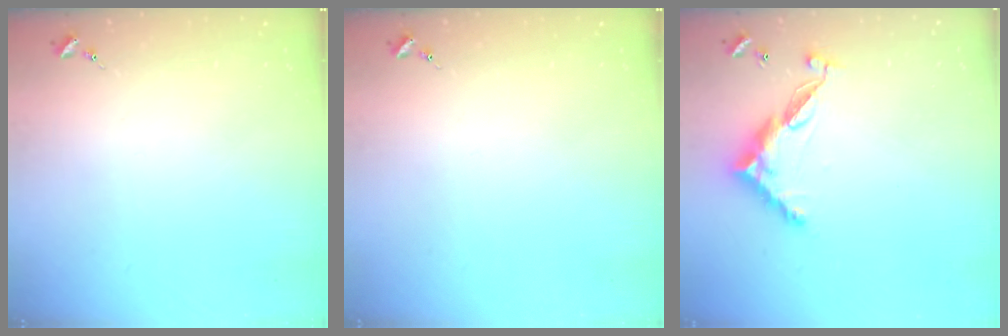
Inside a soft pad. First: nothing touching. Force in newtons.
{"total": 0.0}
{"total": 11.7, "press": 11.7, "slide": 0.3}